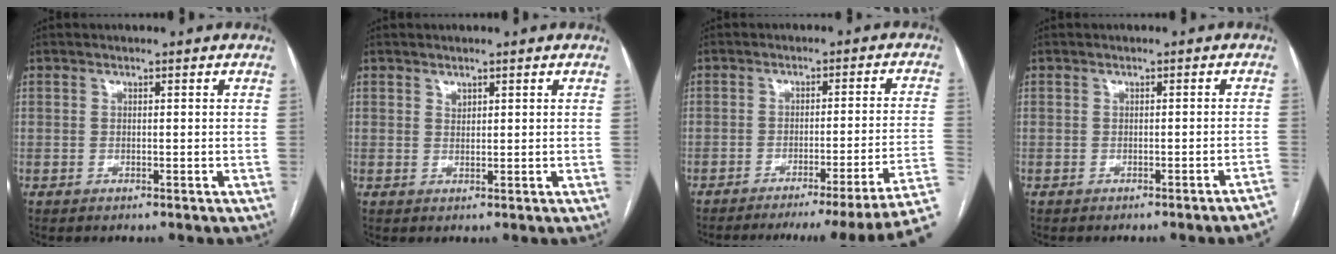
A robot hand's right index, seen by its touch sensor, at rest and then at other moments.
{"total": 1.0, "force": [0.7, 0.5, 0.3], "torque": [-0.005, -0.003, 0.014]}
{"total": 17.0, "force": [-13.6, -3.1, 9.8], "torque": [-0.067, -0.003, -0.174]}
{"total": 5.0, "force": [-4.5, -1.2, 2.0], "torque": [-0.008, -0.009, -0.051]}